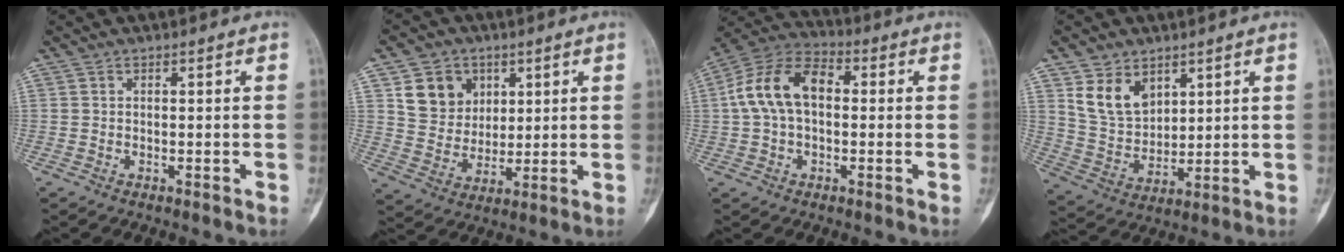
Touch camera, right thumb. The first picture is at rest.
{"total": 10.1, "force": [4.2, 8.4, 3.8], "torque": [-0.032, -0.018, 0.081]}
{"total": 12.9, "force": [1.1, 8.1, 10.0], "torque": [-0.190, 0.038, 0.007]}
{"total": 9.7, "force": [5.0, 6.6, 5.1], "torque": [-0.073, -0.031, 0.111]}